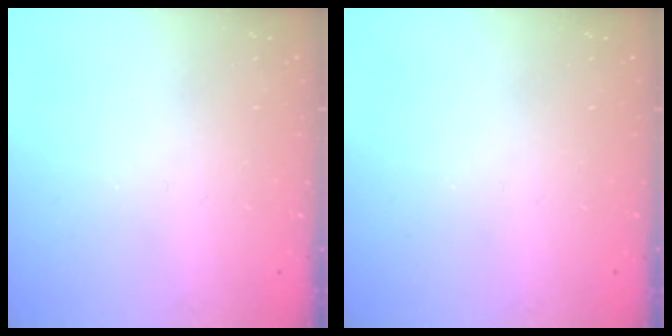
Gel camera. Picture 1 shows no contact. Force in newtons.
{"total": 0.0}